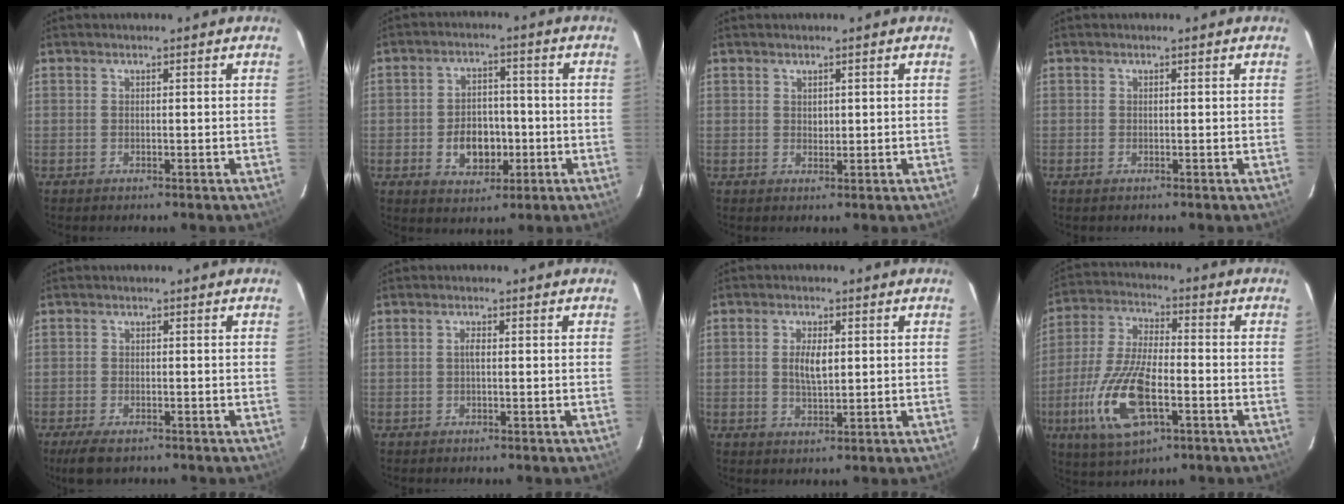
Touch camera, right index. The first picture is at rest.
{"total": 8.3, "force": [-2.3, 6.0, 5.2], "torque": [-0.103, 0.012, -0.025]}
{"total": 1.2, "force": [0.7, 1.0, 0.3], "torque": [-0.001, 0.003, 0.012]}
{"total": 0.5, "force": [-0.3, 0.3, 0.3], "torque": [-0.006, -0.003, -0.006]}
{"total": 4.8, "force": [-3.4, 2.0, 2.8], "torque": [-0.071, -0.018, -0.061]}
{"total": 1.1, "force": [-0.1, 0.4, 1.0], "torque": [-0.021, 0.004, -0.003]}
{"total": 4.4, "force": [0.6, 2.1, 3.8], "torque": [-0.069, 0.002, 0.013]}
{"total": 16.3, "force": [-5.7, 6.6, 13.7], "torque": [-0.299, -0.013, -0.106]}